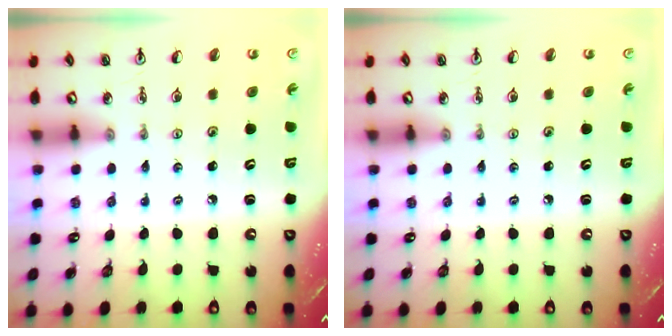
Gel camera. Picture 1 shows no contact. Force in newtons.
{"total": 0.0}